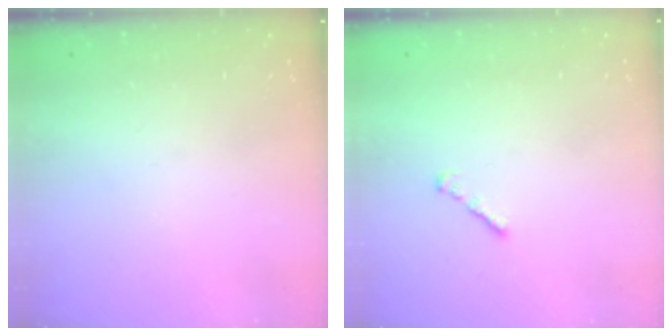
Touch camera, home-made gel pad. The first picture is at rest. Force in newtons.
{"total": 1.6, "press": 1.5, "slide": 0.5}